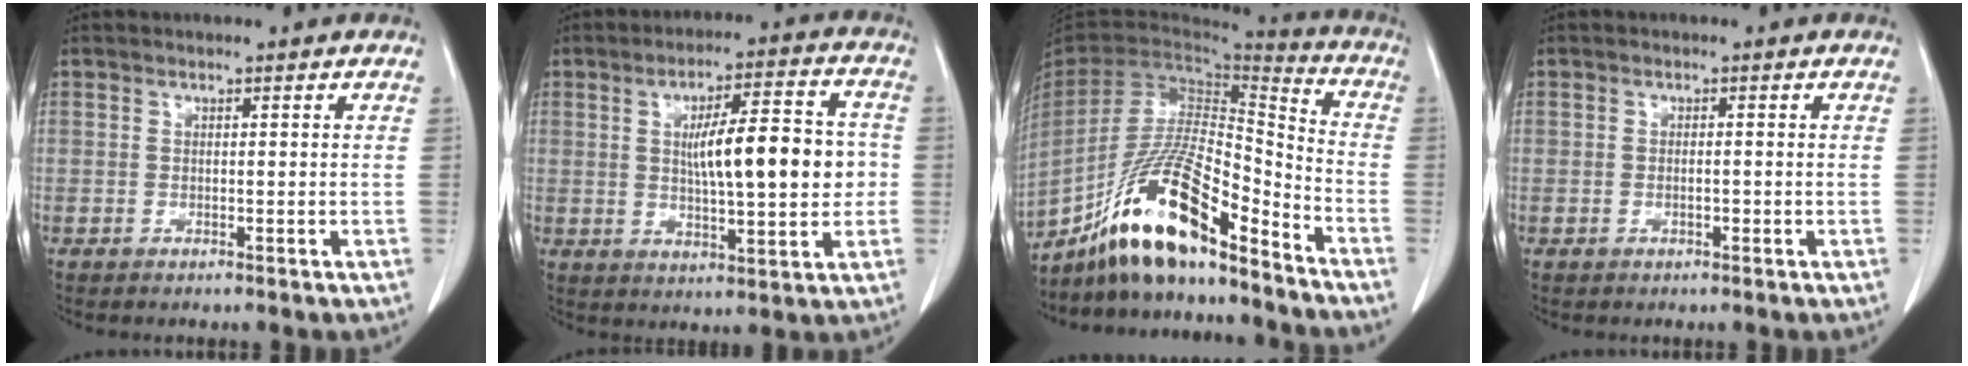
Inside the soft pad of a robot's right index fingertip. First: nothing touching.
{"total": 12.7, "force": [0.6, 3.2, 12.3], "torque": [-0.190, 0.023, 0.015]}
{"total": 18.2, "force": [-13.3, 2.9, 12.1], "torque": [-0.239, 0.004, -0.239]}
{"total": 0.7, "force": [-0.2, 0.2, 0.6], "torque": [-0.011, 0.000, -0.001]}